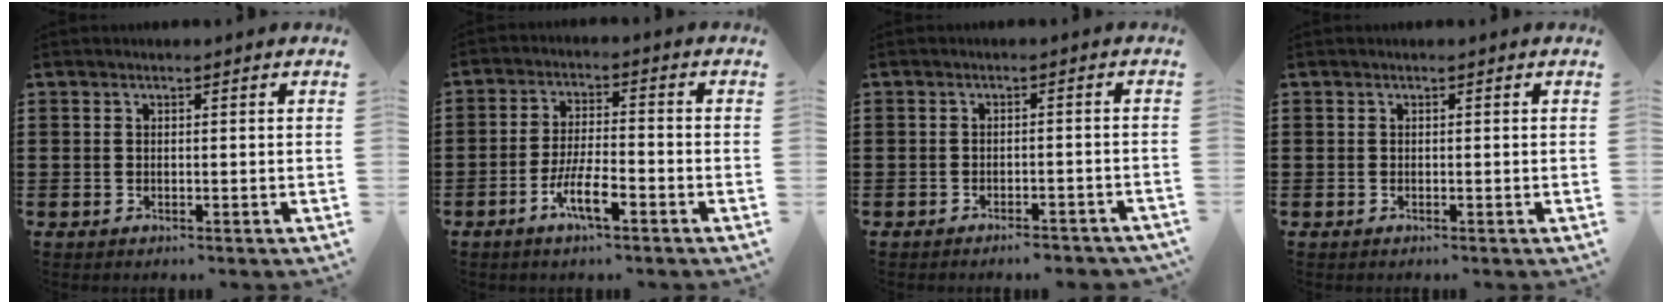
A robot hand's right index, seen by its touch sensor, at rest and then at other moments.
{"total": 6.6, "force": [-3.4, 1.5, 5.4], "torque": [-0.122, -0.011, -0.068]}
{"total": 2.3, "force": [-2.2, 0.1, 0.5], "torque": [-0.011, -0.001, -0.045]}
{"total": 0.0}